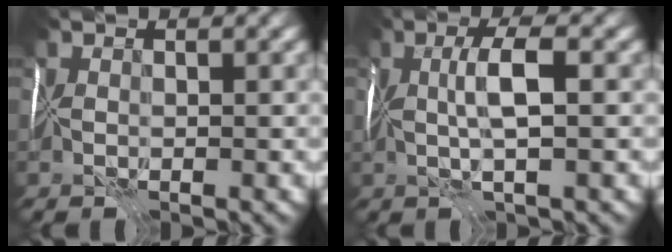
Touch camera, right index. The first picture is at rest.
{"total": 2.4, "force": [0.0, -1.0, 2.2], "torque": [-0.029, -0.003, 0.000]}